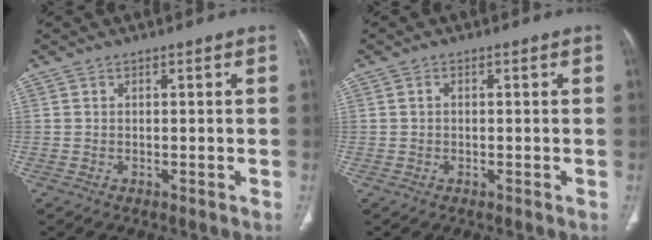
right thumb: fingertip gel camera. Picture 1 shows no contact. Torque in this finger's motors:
{"motor_torque": [-0.37, 0.31, -0.21, -0.07, 0.02]}